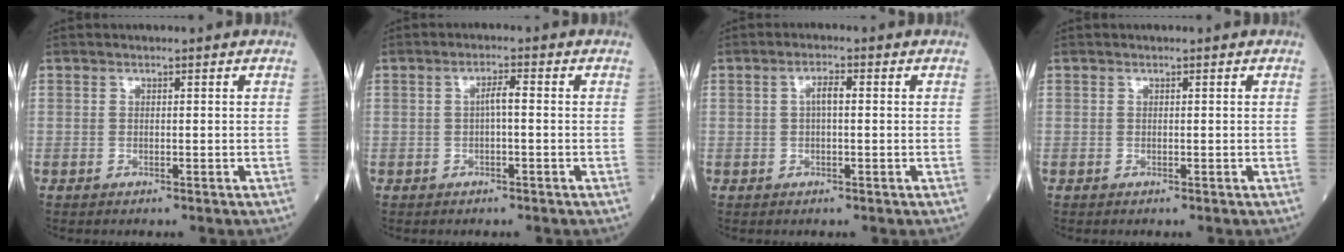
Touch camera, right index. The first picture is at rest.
{"total": 2.2, "force": [-0.1, 0.3, 2.1], "torque": [-0.036, 0.004, -0.002]}
{"total": 2.3, "force": [0.2, 0.6, 2.2], "torque": [-0.042, 0.005, 0.004]}
{"total": 0.0}